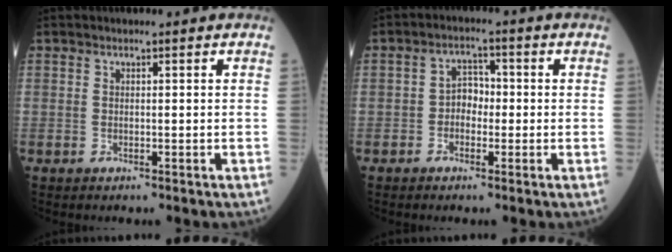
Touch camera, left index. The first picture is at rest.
{"total": 3.4, "force": [-1.2, 2.3, 2.2], "torque": [-0.027, 0.011, -0.031]}